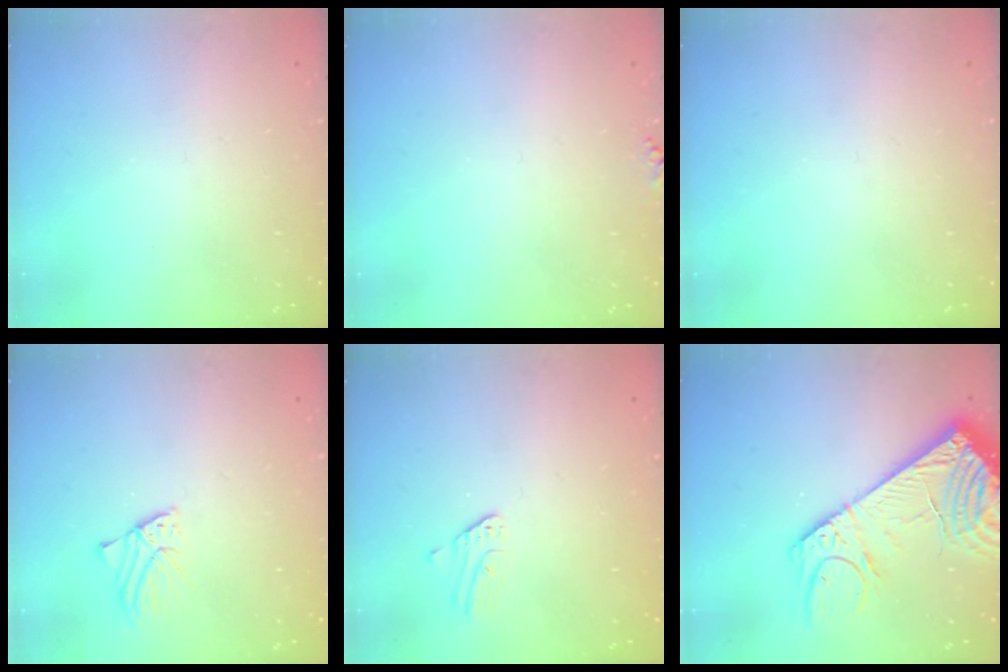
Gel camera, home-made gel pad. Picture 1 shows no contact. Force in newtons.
{"total": 4.5, "press": 4.5, "slide": 0.4}
{"total": 0.0}
{"total": 2.1, "press": 2.1, "slide": 0.2}
{"total": 2.1, "press": 2.1, "slide": 0.2}
{"total": 21.9, "press": 21.5, "slide": 4.4}